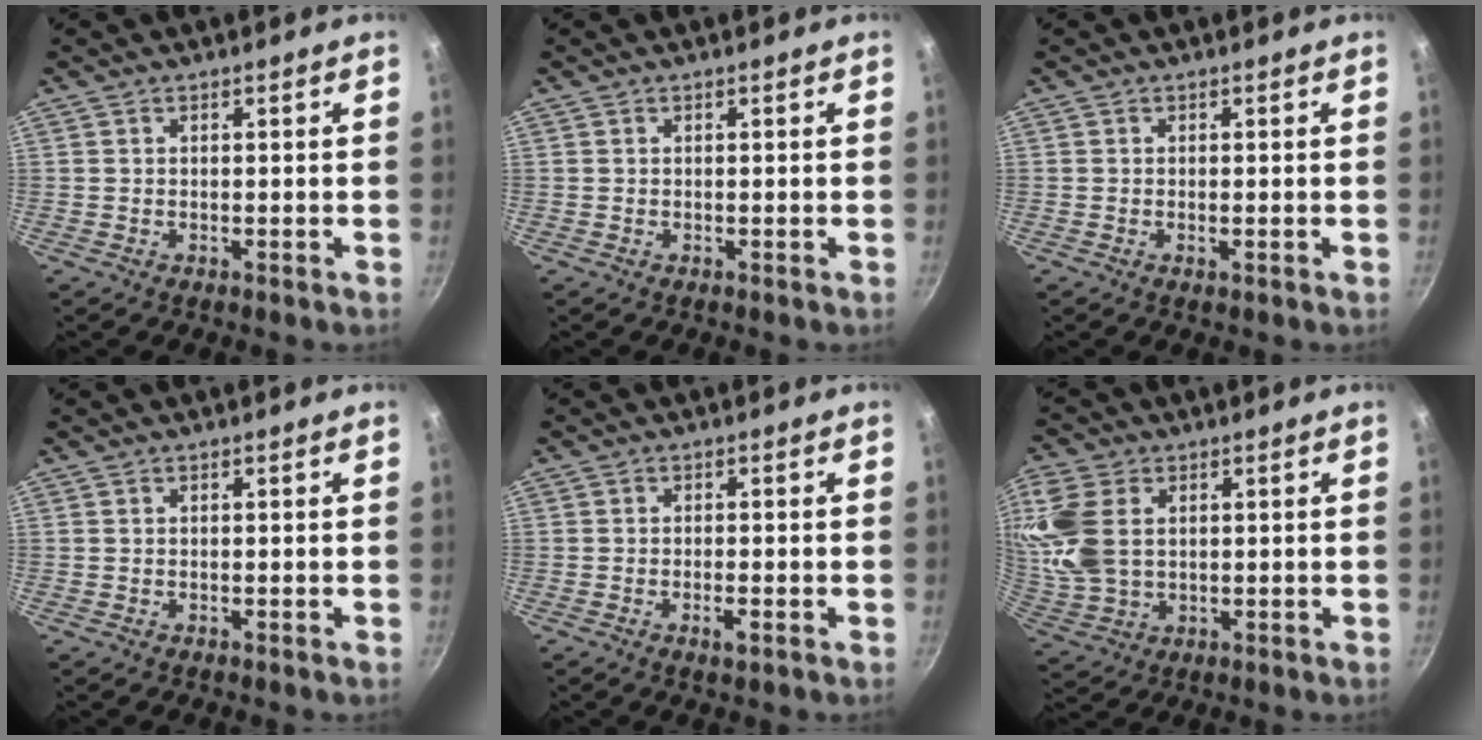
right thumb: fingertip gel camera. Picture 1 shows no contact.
{"total": 0.0}
{"total": 0.6, "force": [-0.2, 0.2, 0.6], "torque": [-0.013, 0.001, -0.003]}
{"total": 0.0}
{"total": 2.2, "force": [-0.9, 0.7, 1.8], "torque": [-0.038, 0.004, -0.017]}
{"total": 11.8, "force": [2.6, 8.1, 8.2], "torque": [-0.170, -0.010, 0.058]}